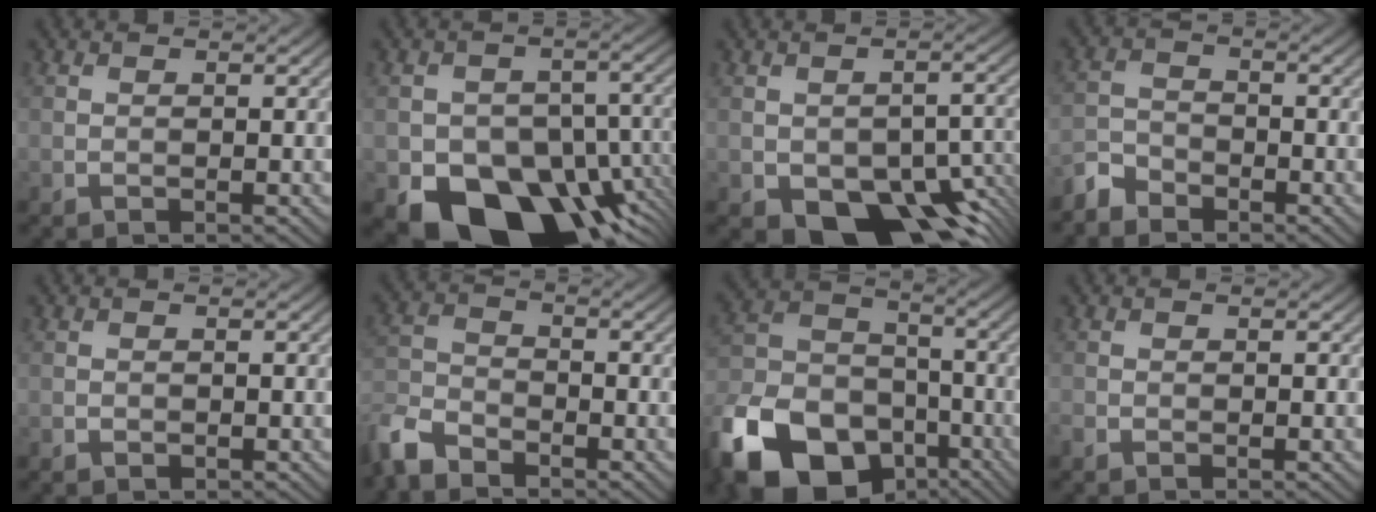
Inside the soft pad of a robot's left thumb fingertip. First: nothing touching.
{"total": 16.6, "force": [-8.4, 11.1, 9.0], "torque": [-0.133, -0.029, -0.128]}
{"total": 11.9, "force": [-6.1, 6.5, 7.9], "torque": [-0.105, -0.021, -0.089]}
{"total": 3.9, "force": [-3.4, 1.7, 0.9], "torque": [-0.021, -0.006, -0.083]}
{"total": 0.6, "force": [-0.4, 0.4, 0.2], "torque": [-0.002, -0.003, -0.005]}
{"total": 6.6, "force": [-5.4, 2.8, 2.5], "torque": [-0.061, -0.012, -0.128]}
{"total": 18.8, "force": [-10.6, 12.5, 9.3], "torque": [-0.236, -0.042, -0.195]}
{"total": 0.9, "force": [-0.8, 0.4, 0.2], "torque": [-0.006, -0.003, -0.018]}